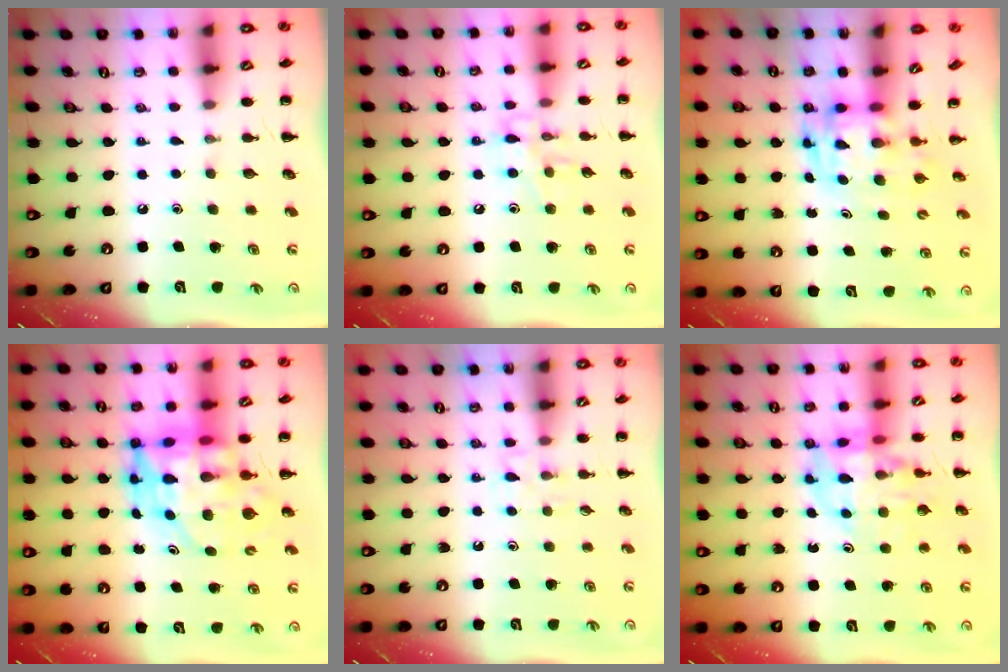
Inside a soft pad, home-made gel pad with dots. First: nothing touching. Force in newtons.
{"total": 8.7, "press": 8.7, "slide": 0.2}
{"total": 2.9, "press": 2.9, "slide": 0.6}
{"total": 12.5, "press": 12.0, "slide": 3.4}
{"total": 5.6, "press": 5.4, "slide": 1.7}
{"total": 11.9, "press": 11.6, "slide": 2.8}